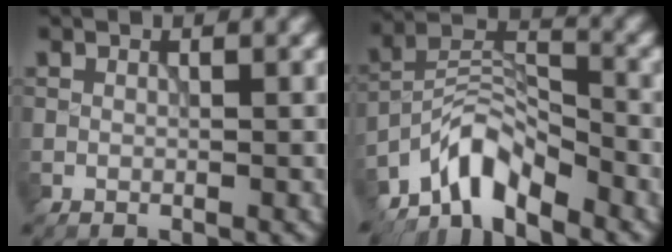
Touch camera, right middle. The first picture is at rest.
{"total": 5.7, "force": [-4.7, 1.9, 2.7], "torque": [-0.036, 0.005, -0.100]}